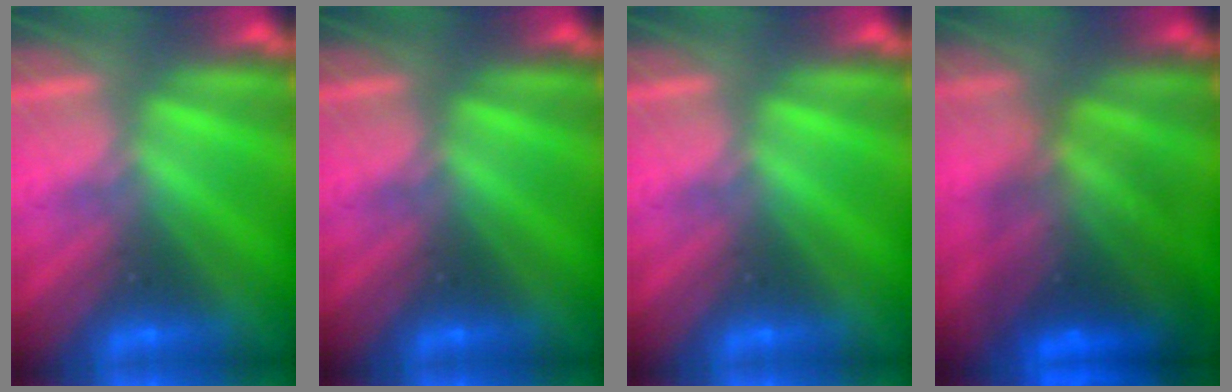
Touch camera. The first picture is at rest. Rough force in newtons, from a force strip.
{"total": 0.0}
{"total": 0.0}
{"total": 7.8}